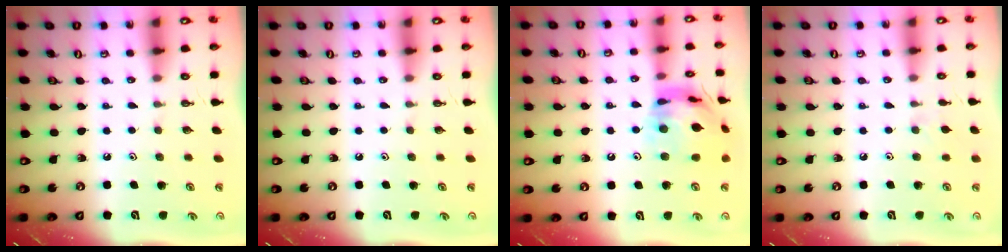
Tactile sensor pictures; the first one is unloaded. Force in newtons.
{"total": 0.0}
{"total": 16.8, "press": 16.7, "slide": 1.8}
{"total": 5.1, "press": 5.1, "slide": 0.8}